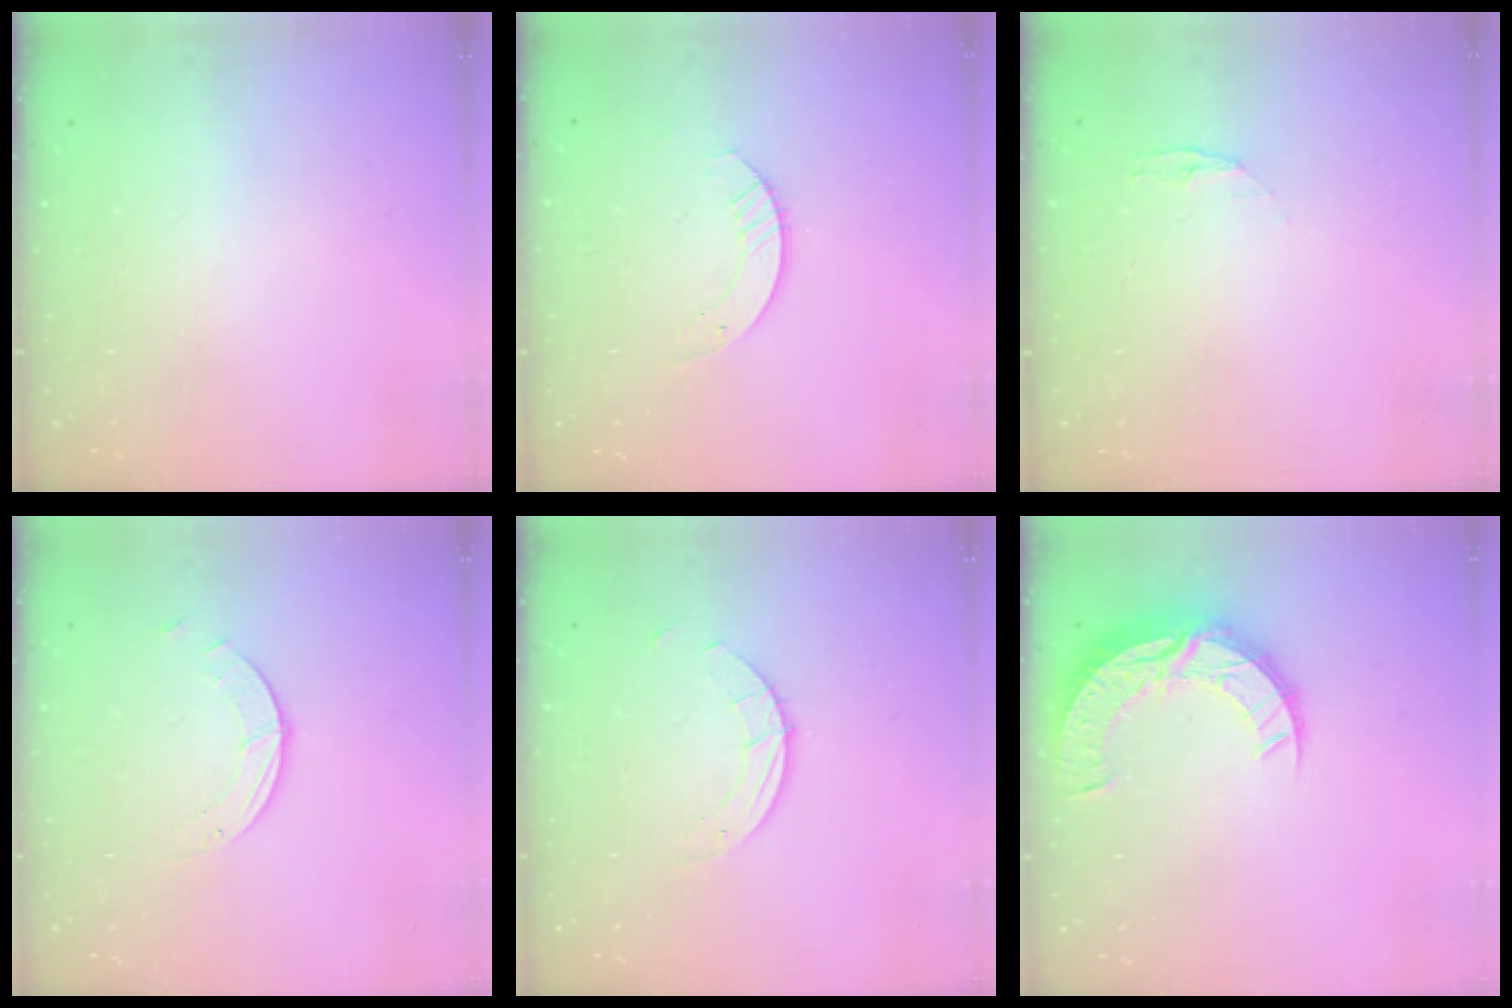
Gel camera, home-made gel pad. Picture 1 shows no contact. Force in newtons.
{"total": 3.3, "press": 3.3, "slide": 0.3}
{"total": 3.8, "press": 3.8, "slide": 0.5}
{"total": 1.4, "press": 1.4, "slide": 0.2}
{"total": 2.6, "press": 2.6, "slide": 0.3}
{"total": 13.4, "press": 13.3, "slide": 0.8}